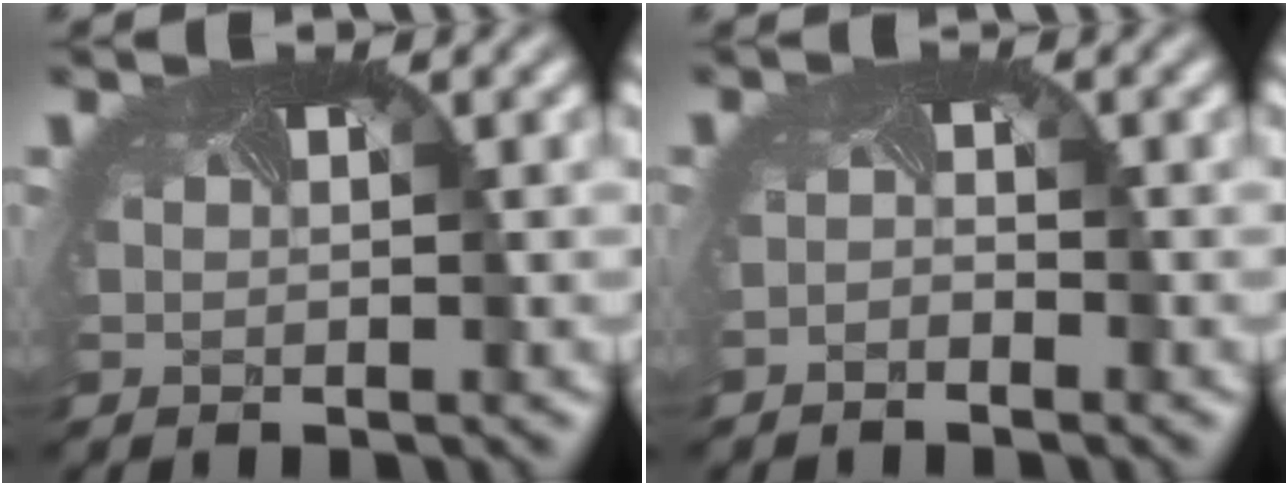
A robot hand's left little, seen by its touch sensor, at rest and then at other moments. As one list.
[{"total": 1.1, "force": [-1.1, -0.1, -0.1], "torque": [-0.008, -0.006, -0.020]}]